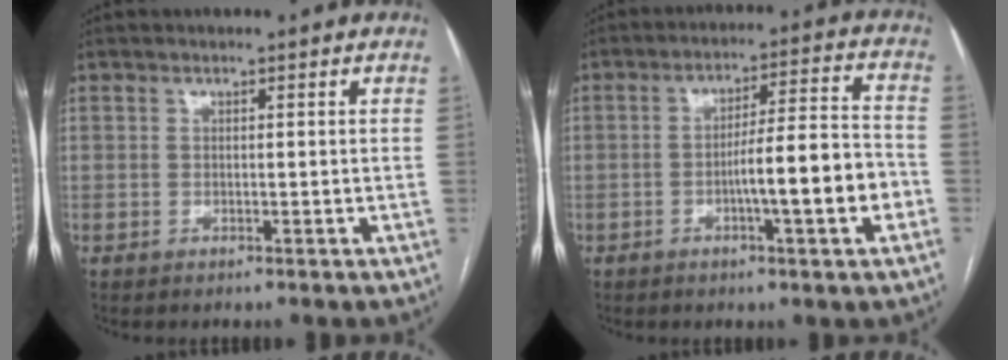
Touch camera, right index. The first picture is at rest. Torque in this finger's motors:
{"motor_torque": [1.63, -0.50, 0.73, 0.14]}